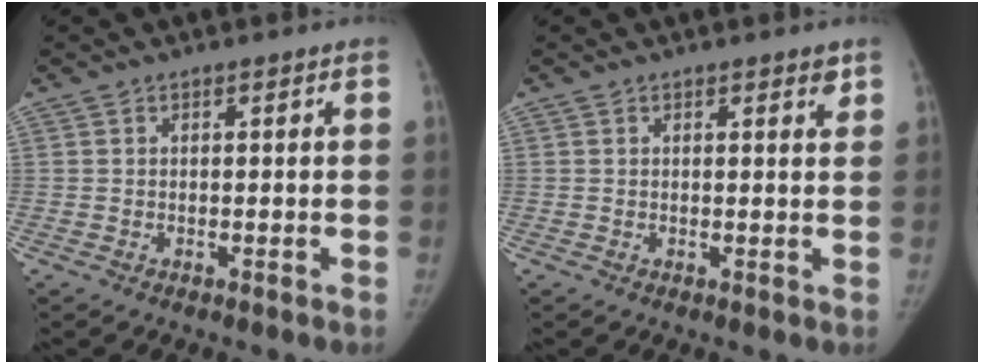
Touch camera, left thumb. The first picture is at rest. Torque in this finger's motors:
{"motor_torque": [0.20, -0.32, 0.44, -0.05, 0.08]}